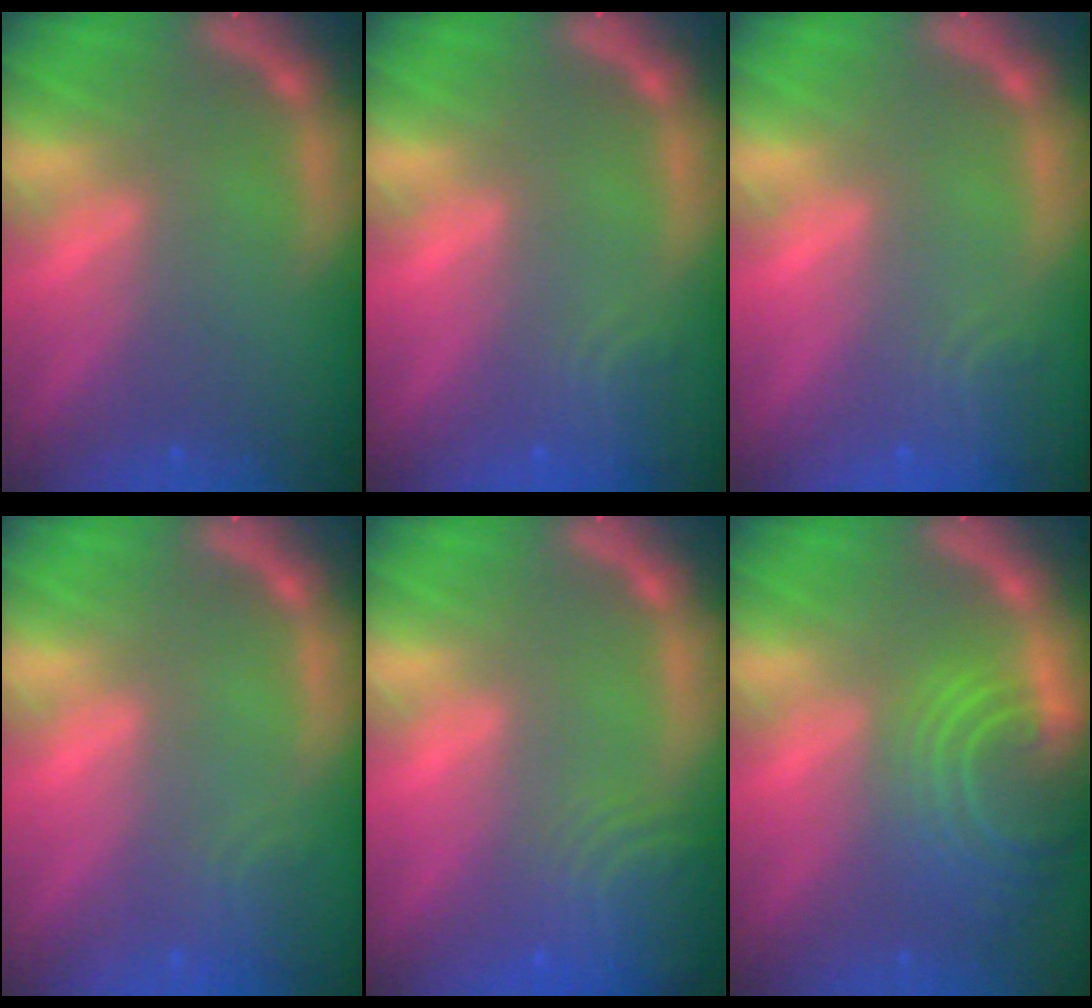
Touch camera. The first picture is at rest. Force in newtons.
{"total": 2.4}
{"total": 2.4}
{"total": 1.9}
{"total": 6.6}
{"total": 8.1}